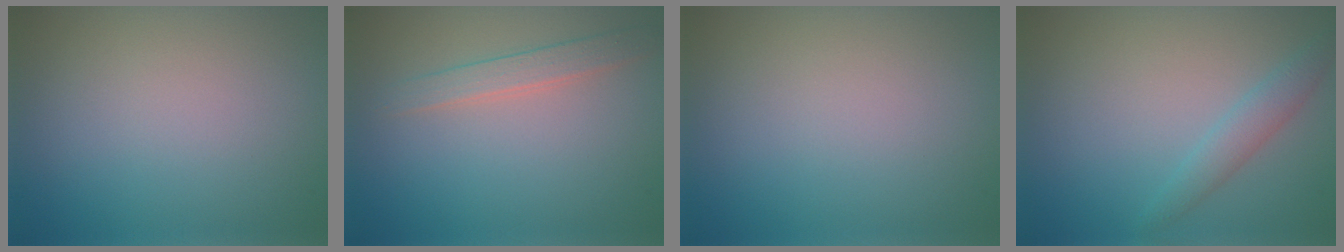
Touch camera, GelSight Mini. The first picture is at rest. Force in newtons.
{"total": 1.8, "press": 1.8, "slide": 0.1}
{"total": 0.0}
{"total": 1.9, "press": 1.9, "slide": 0.1}